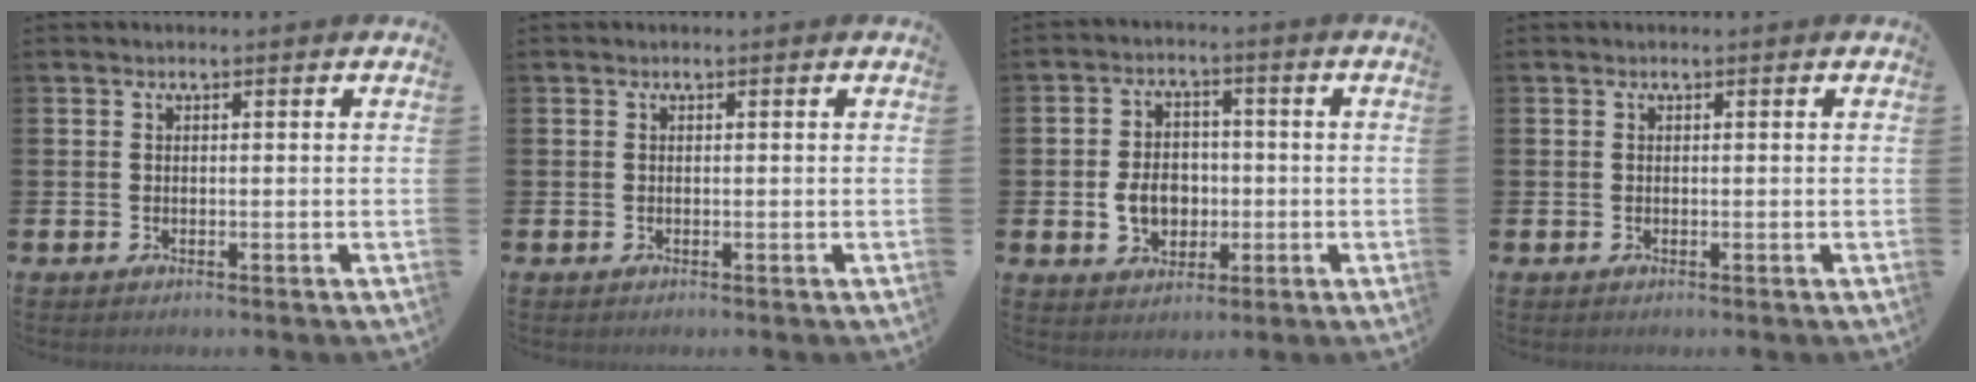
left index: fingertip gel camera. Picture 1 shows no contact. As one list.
[{"total": 0.0}, {"total": 5.4, "force": [-0.8, 4.3, 3.2], "torque": [-0.044, 0.002, -0.021]}, {"total": 0.0}]